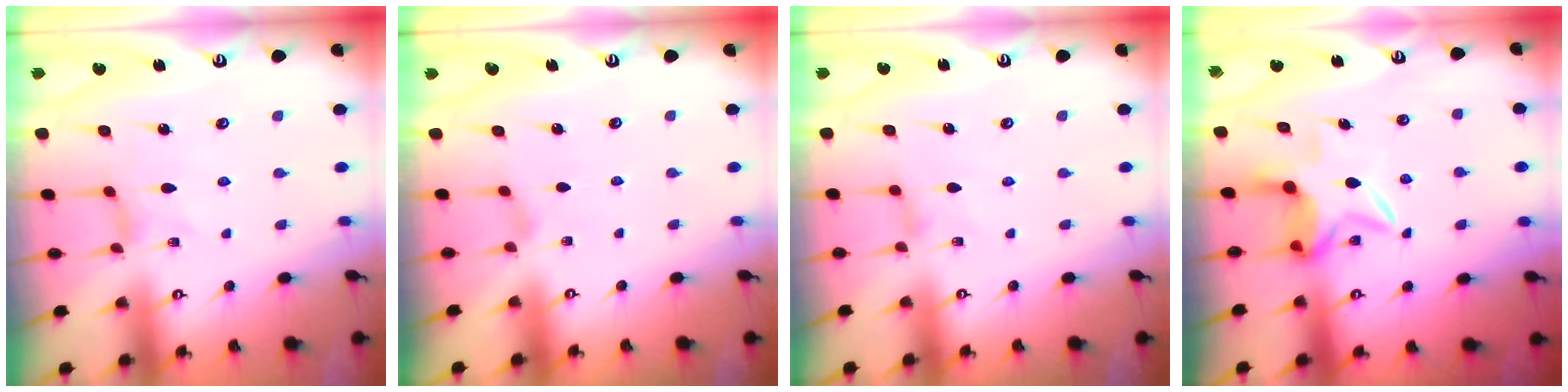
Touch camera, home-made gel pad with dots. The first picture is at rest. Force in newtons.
{"total": 0.6, "press": 0.5, "slide": 0.2}
{"total": 0.8, "press": 0.7, "slide": 0.3}
{"total": 6.9, "press": 6.8, "slide": 1.0}